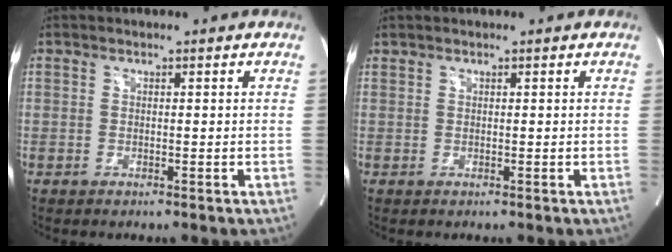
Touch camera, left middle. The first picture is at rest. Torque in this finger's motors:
{"motor_torque": [0.05, -0.56, 0.17, 0.00]}